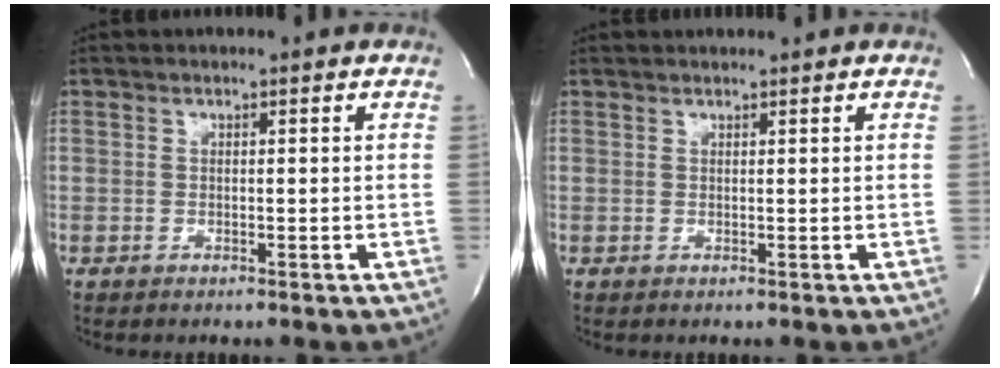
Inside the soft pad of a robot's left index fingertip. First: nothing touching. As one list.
[{"total": 1.8, "force": [1.7, 0.0, 0.7], "torque": [-0.016, 0.023, 0.024]}]